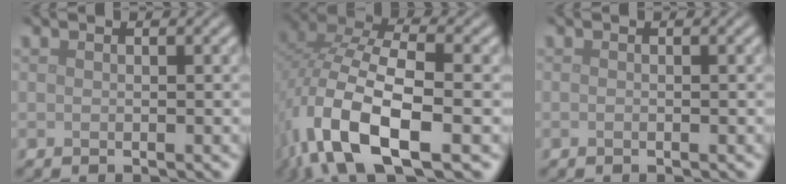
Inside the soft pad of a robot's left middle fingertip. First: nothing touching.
{"total": 11.8, "force": [-4.8, 5.0, 9.6], "torque": [-0.206, -0.014, -0.092]}
{"total": 0.0}